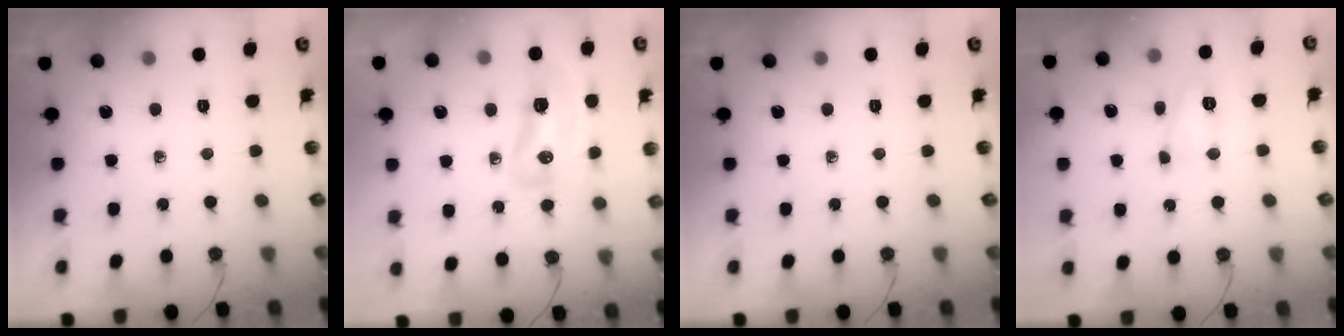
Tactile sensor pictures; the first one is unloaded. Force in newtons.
{"total": 9.9, "press": 9.8, "slide": 0.9}
{"total": 0.0}
{"total": 7.0, "press": 6.9, "slide": 0.7}